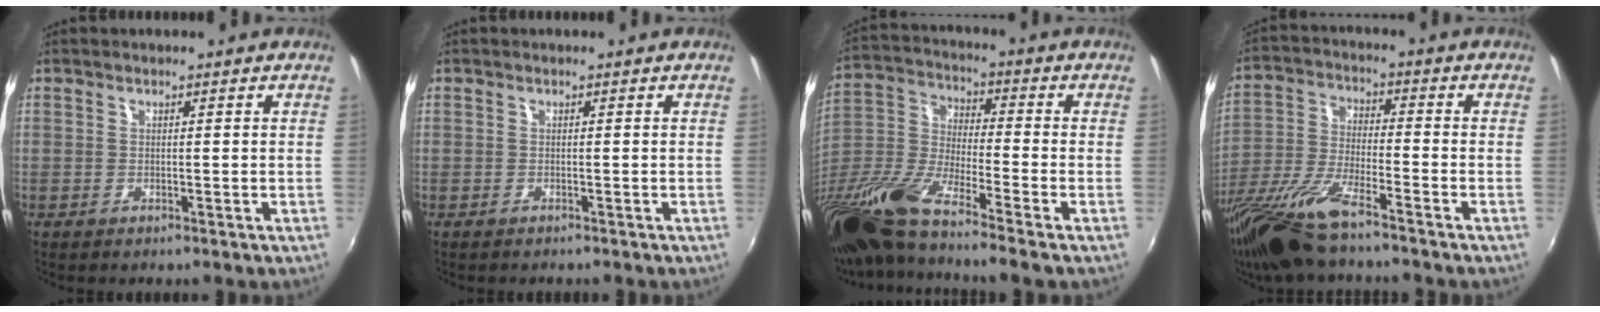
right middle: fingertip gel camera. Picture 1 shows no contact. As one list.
[{"total": 0.7, "force": [-0.5, 0.4, 0.0], "torque": [-0.001, 0.000, -0.008]}, {"total": 18.0, "force": [-13.0, 1.5, 12.3], "torque": [-0.245, -0.048, -0.258]}, {"total": 13.7, "force": [-10.5, 2.3, 8.6], "torque": [-0.182, -0.034, -0.203]}]